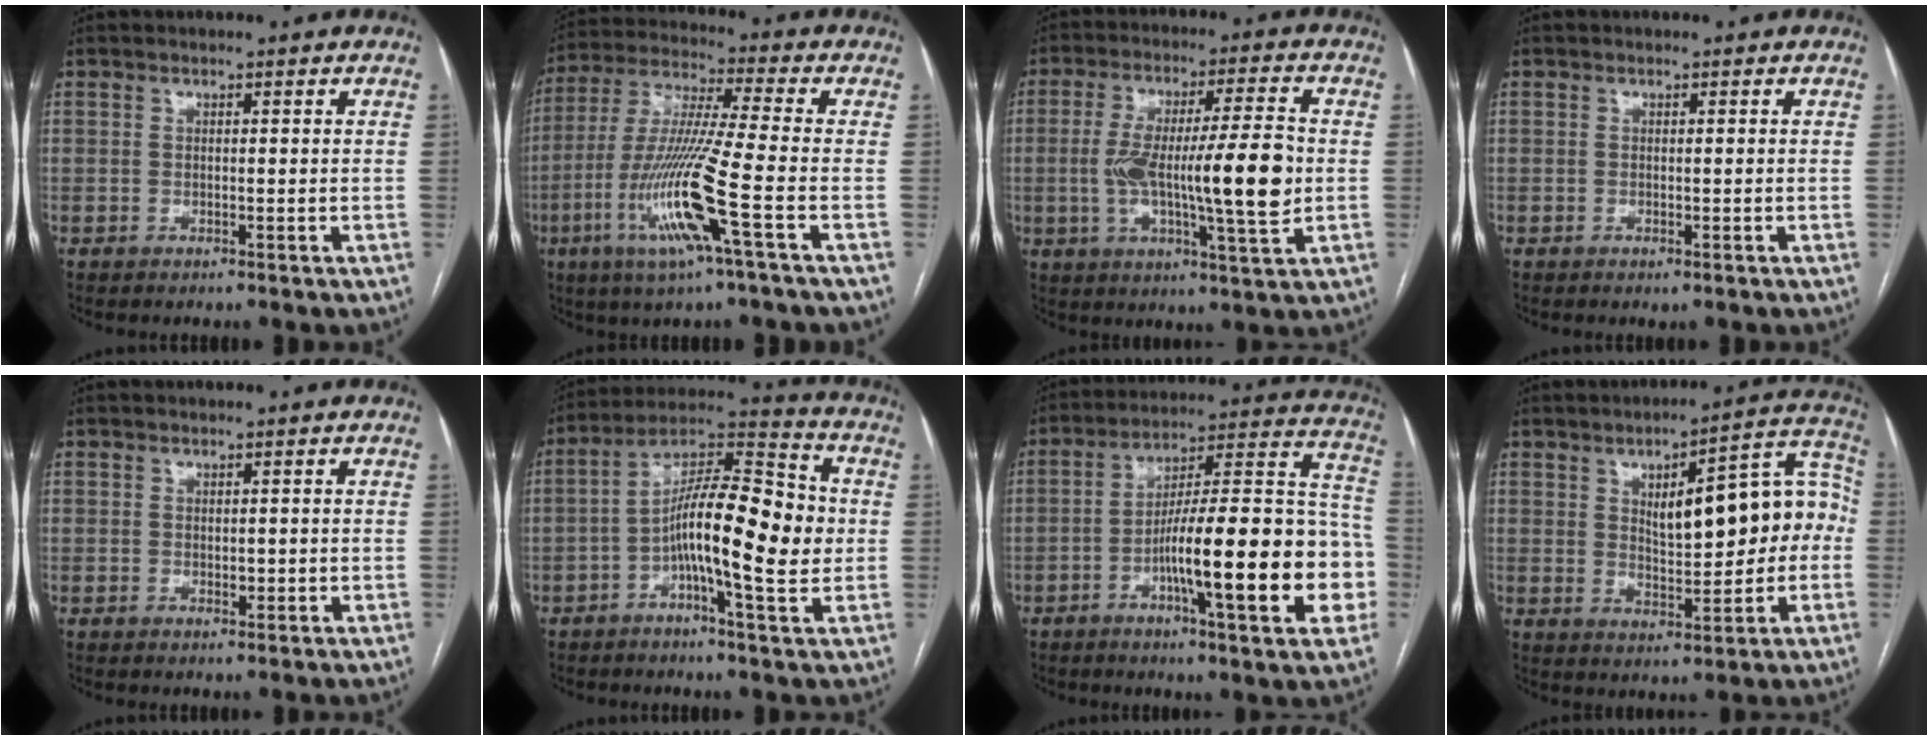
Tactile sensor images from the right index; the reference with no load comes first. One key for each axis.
{"total": 15.0, "fx": -5.5, "fy": -0.8, "fz": 13.9, "tx": -0.292, "ty": -0.017, "tz": -0.107}
{"total": 15.7, "fx": -1.1, "fy": 1.8, "fz": 15.5, "tx": -0.271, "ty": 0.008, "tz": -0.015}
{"total": 0.5, "fx": -0.3, "fy": 0.1, "fz": 0.4, "tx": -0.004, "ty": -0.002, "tz": -0.003}
{"total": 1.2, "fx": -0.1, "fy": 0.8, "fz": 0.8, "tx": -0.011, "ty": 0.001, "tz": 0.003}
{"total": 15.8, "fx": -1.6, "fy": 3.1, "fz": 15.4, "tx": -0.263, "ty": 0.025, "tz": -0.030}
{"total": 22.8, "fx": -6.4, "fy": 3.2, "fz": 21.6, "tx": -0.264, "ty": 0.024, "tz": -0.090}
{"total": 14.9, "fx": 1.1, "fy": 5.1, "fz": 14.0, "tx": -0.179, "ty": 0.043, "tz": 0.025}